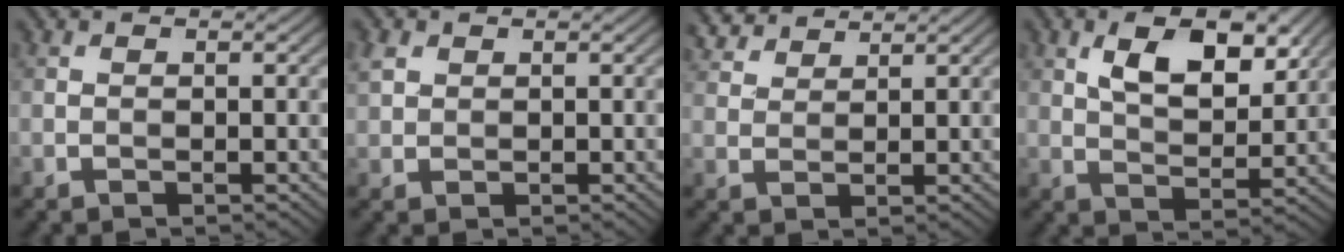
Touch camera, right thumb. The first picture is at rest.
{"total": 2.1, "force": [0.9, 1.6, 1.0], "torque": [-0.030, 0.005, 0.020]}
{"total": 4.2, "force": [3.7, 1.1, 1.6], "torque": [-0.047, 0.008, 0.080]}
{"total": 8.1, "force": [3.8, 3.9, 6.1], "torque": [-0.108, -0.002, 0.069]}